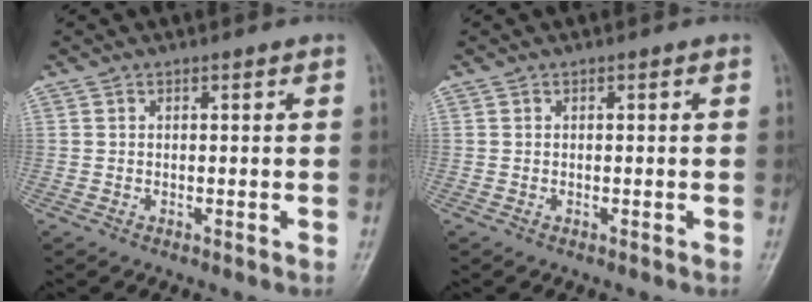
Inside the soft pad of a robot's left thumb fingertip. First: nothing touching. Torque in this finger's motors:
{"motor_torque": [0.00, 0.00, 0.00, 0.00, 0.00]}